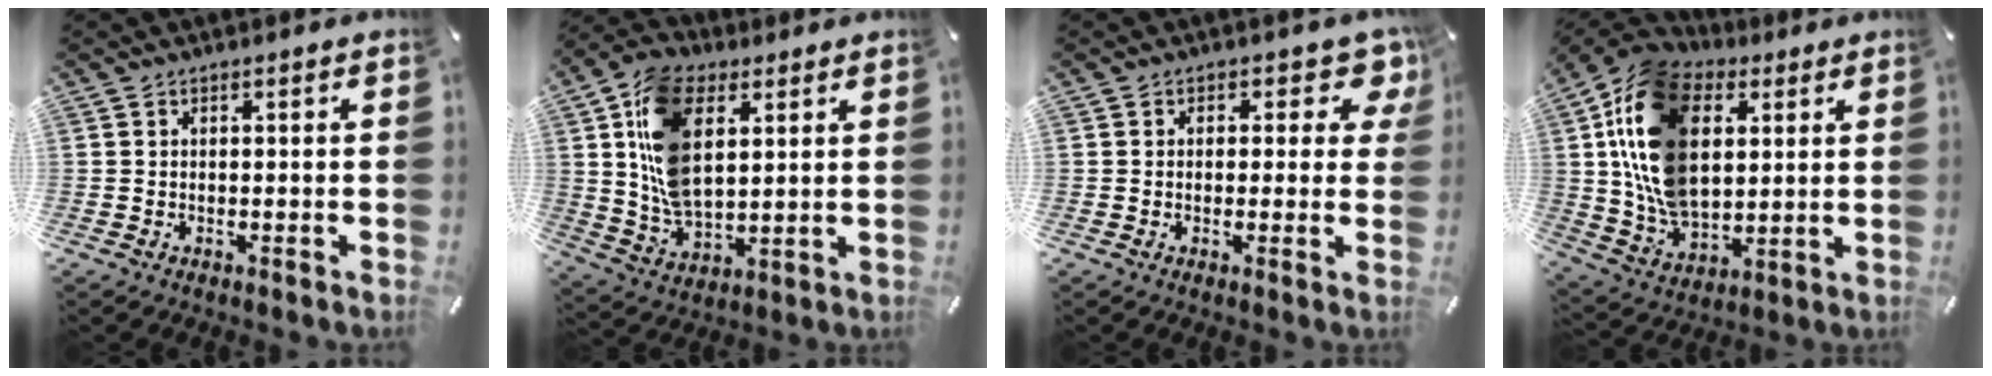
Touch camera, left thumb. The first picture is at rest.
{"total": 14.7, "force": [4.7, 9.2, 10.5], "torque": [-0.239, -0.002, 0.084]}
{"total": 5.3, "force": [2.0, 3.4, 3.5], "torque": [-0.027, -0.010, 0.027]}
{"total": 20.5, "force": [5.3, 14.3, 13.6], "torque": [-0.294, -0.016, 0.093]}